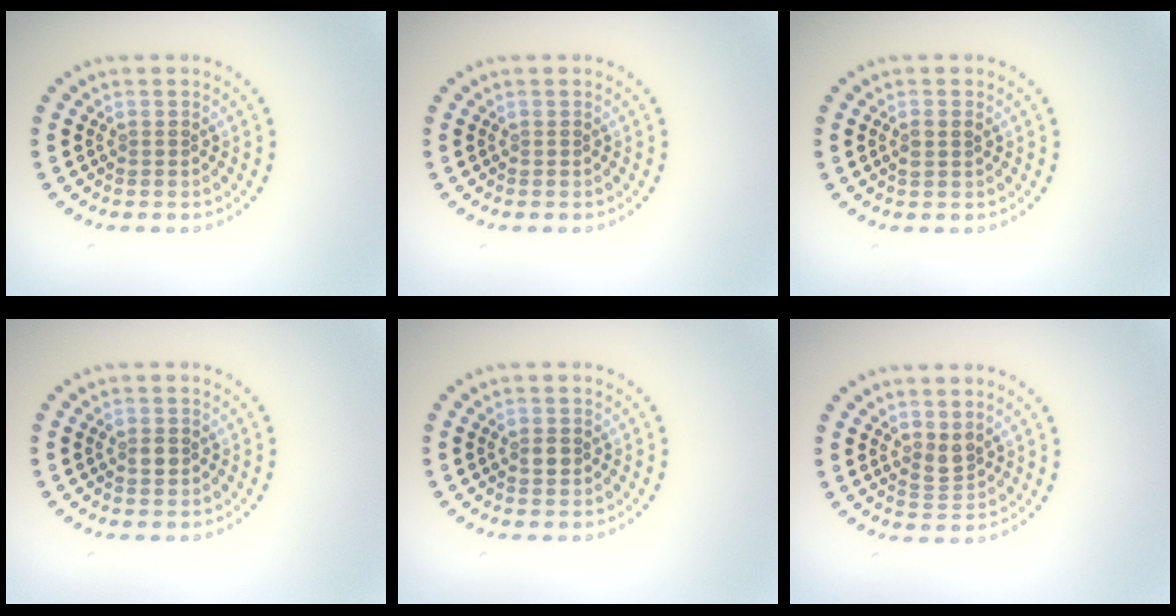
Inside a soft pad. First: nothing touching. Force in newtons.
{"total": 0.0}
{"total": 1.0, "press": 1.0, "slide": 0.2}
{"total": 1.0, "press": 1.0, "slide": 0.1}
{"total": 1.0, "press": 1.0, "slide": 0.1}
{"total": 1.7, "press": 1.4, "slide": 1.0}